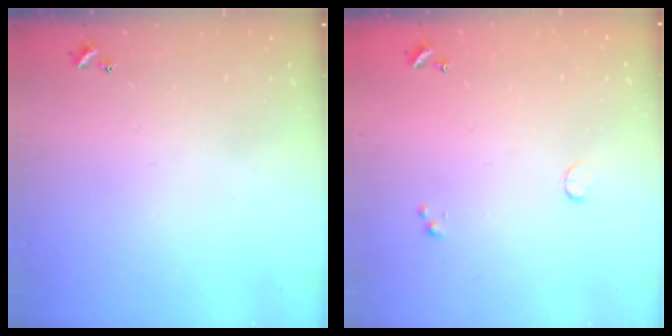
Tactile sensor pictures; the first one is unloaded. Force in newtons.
{"total": 0.5, "press": 0.4, "slide": 0.3}